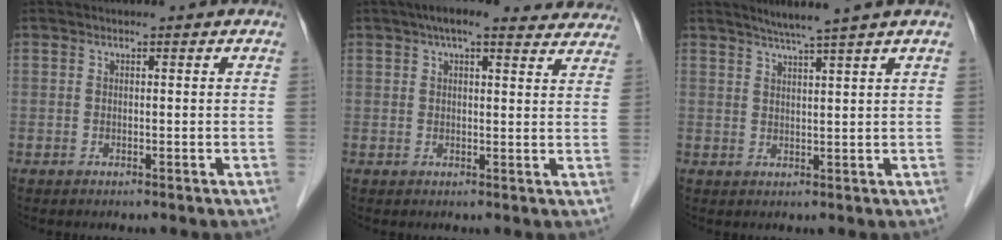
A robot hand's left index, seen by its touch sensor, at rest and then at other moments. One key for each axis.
{"total": 14.7, "fx": 12.7, "fy": 3.7, "fz": 6.5, "tx": -0.075, "ty": 0.042, "tz": 0.148}
{"total": 4.8, "fx": 3.7, "fy": -1.5, "fz": 2.6, "tx": -0.042, "ty": -0.001, "tz": 0.066}